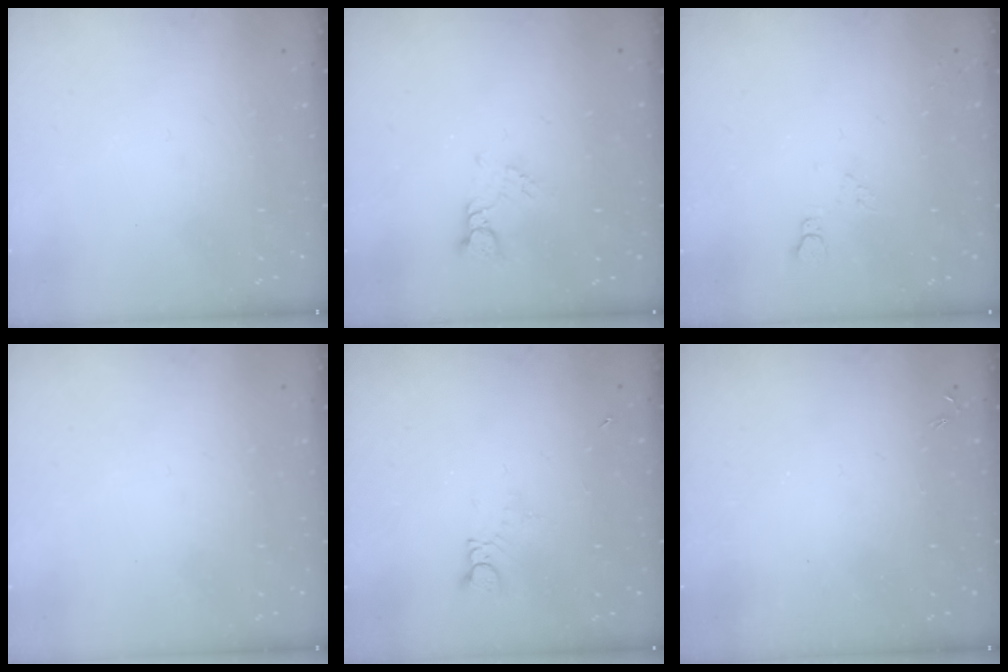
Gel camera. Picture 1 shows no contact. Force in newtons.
{"total": 3.2, "press": 3.2, "slide": 0.2}
{"total": 4.7, "press": 4.7, "slide": 0.7}
{"total": 0.0}
{"total": 1.4, "press": 1.4, "slide": 0.2}
{"total": 0.0}